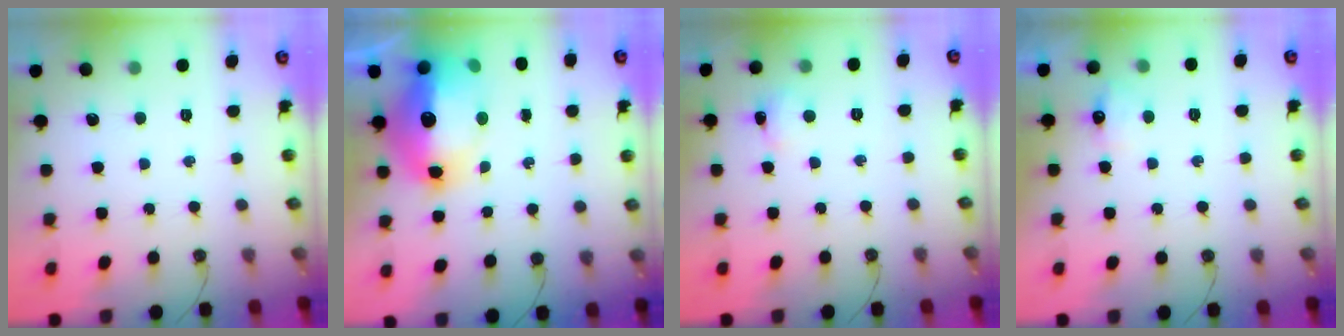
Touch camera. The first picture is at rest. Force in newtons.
{"total": 18.0, "press": 17.4, "slide": 4.4}
{"total": 2.4, "press": 2.3, "slide": 0.5}
{"total": 5.8, "press": 5.7, "slide": 0.9}